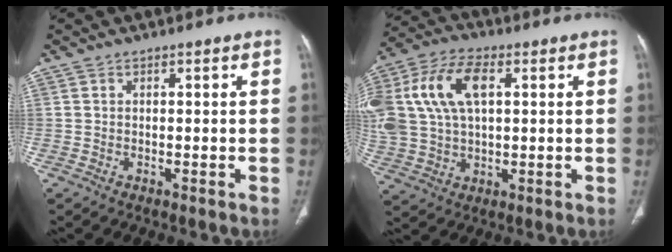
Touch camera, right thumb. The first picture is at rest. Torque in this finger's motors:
{"motor_torque": [1.42, 1.45, 1.78, 0.98, 0.43]}